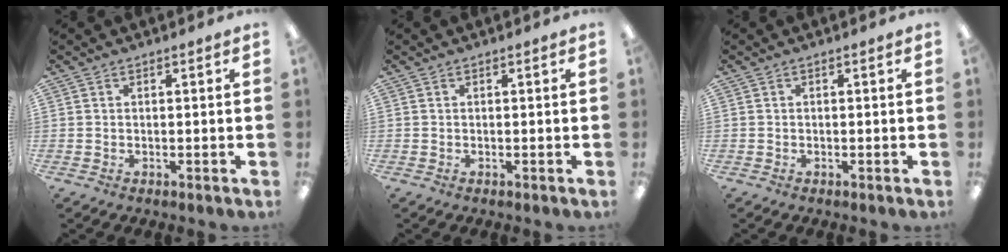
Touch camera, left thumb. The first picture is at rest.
{"total": 0.0}
{"total": 0.0}